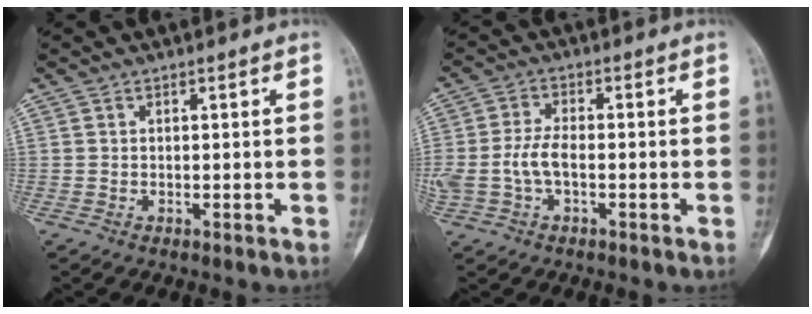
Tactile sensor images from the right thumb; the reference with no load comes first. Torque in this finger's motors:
{"motor_torque": [0.64, 0.69, 0.83, -0.16, 0.23]}